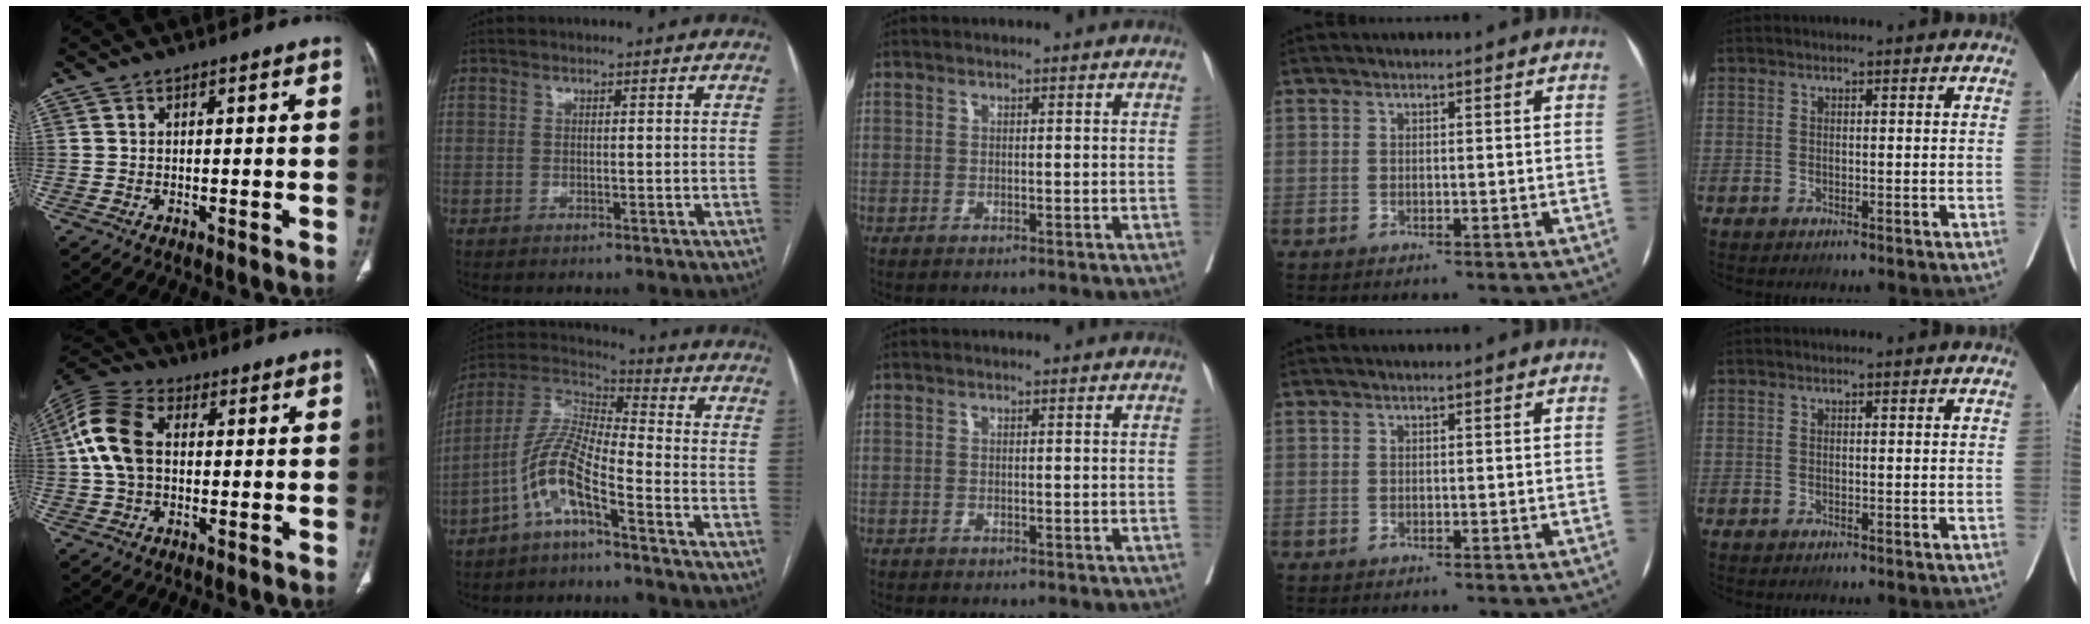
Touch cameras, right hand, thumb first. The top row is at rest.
{"thumb": {"total": 11.8, "force": [1.0, 7.7, 8.9], "torque": [-0.191, 0.027, 0.012]}, "index": {"total": 9.7, "force": [-5.2, 1.9, 8.0], "torque": [-0.181, 0.012, -0.109]}}